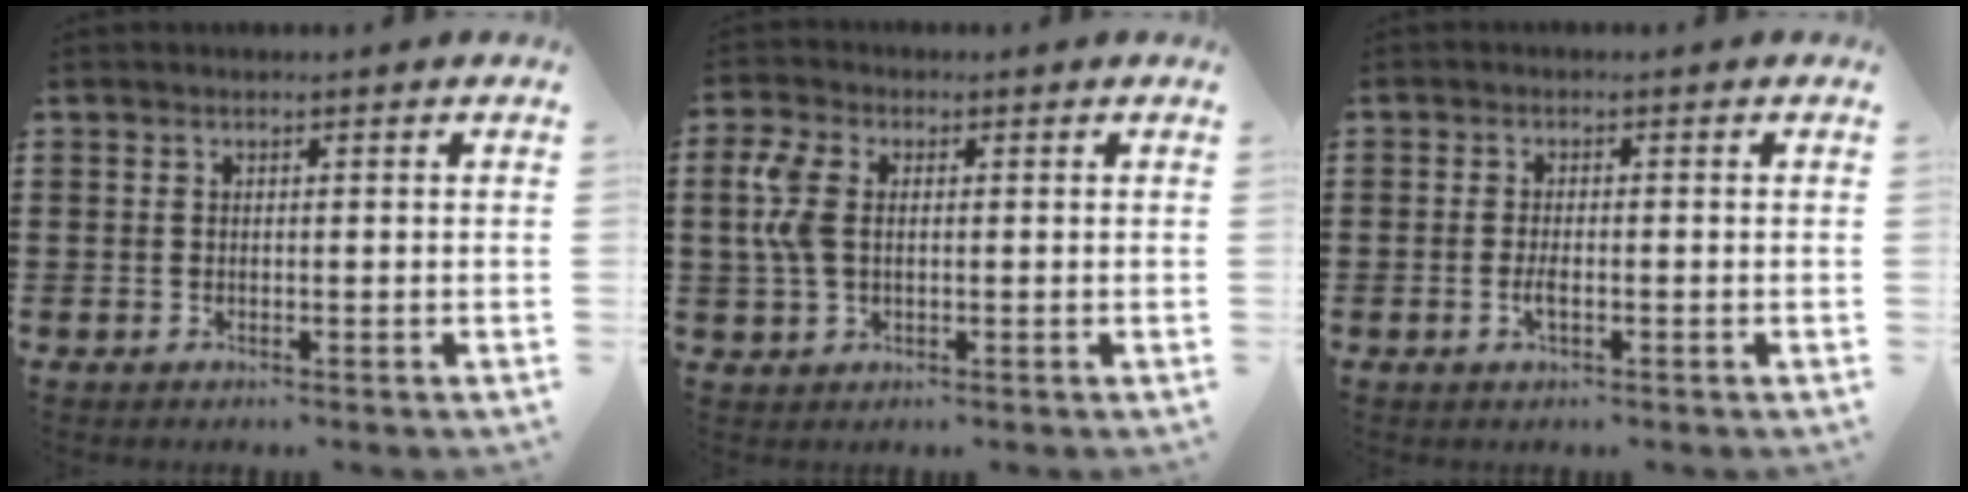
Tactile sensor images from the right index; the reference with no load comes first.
{"total": 6.1, "force": [1.0, 3.7, 4.8], "torque": [-0.129, 0.002, 0.009]}
{"total": 2.1, "force": [-0.6, 0.6, 1.9], "torque": [-0.042, -0.004, -0.013]}